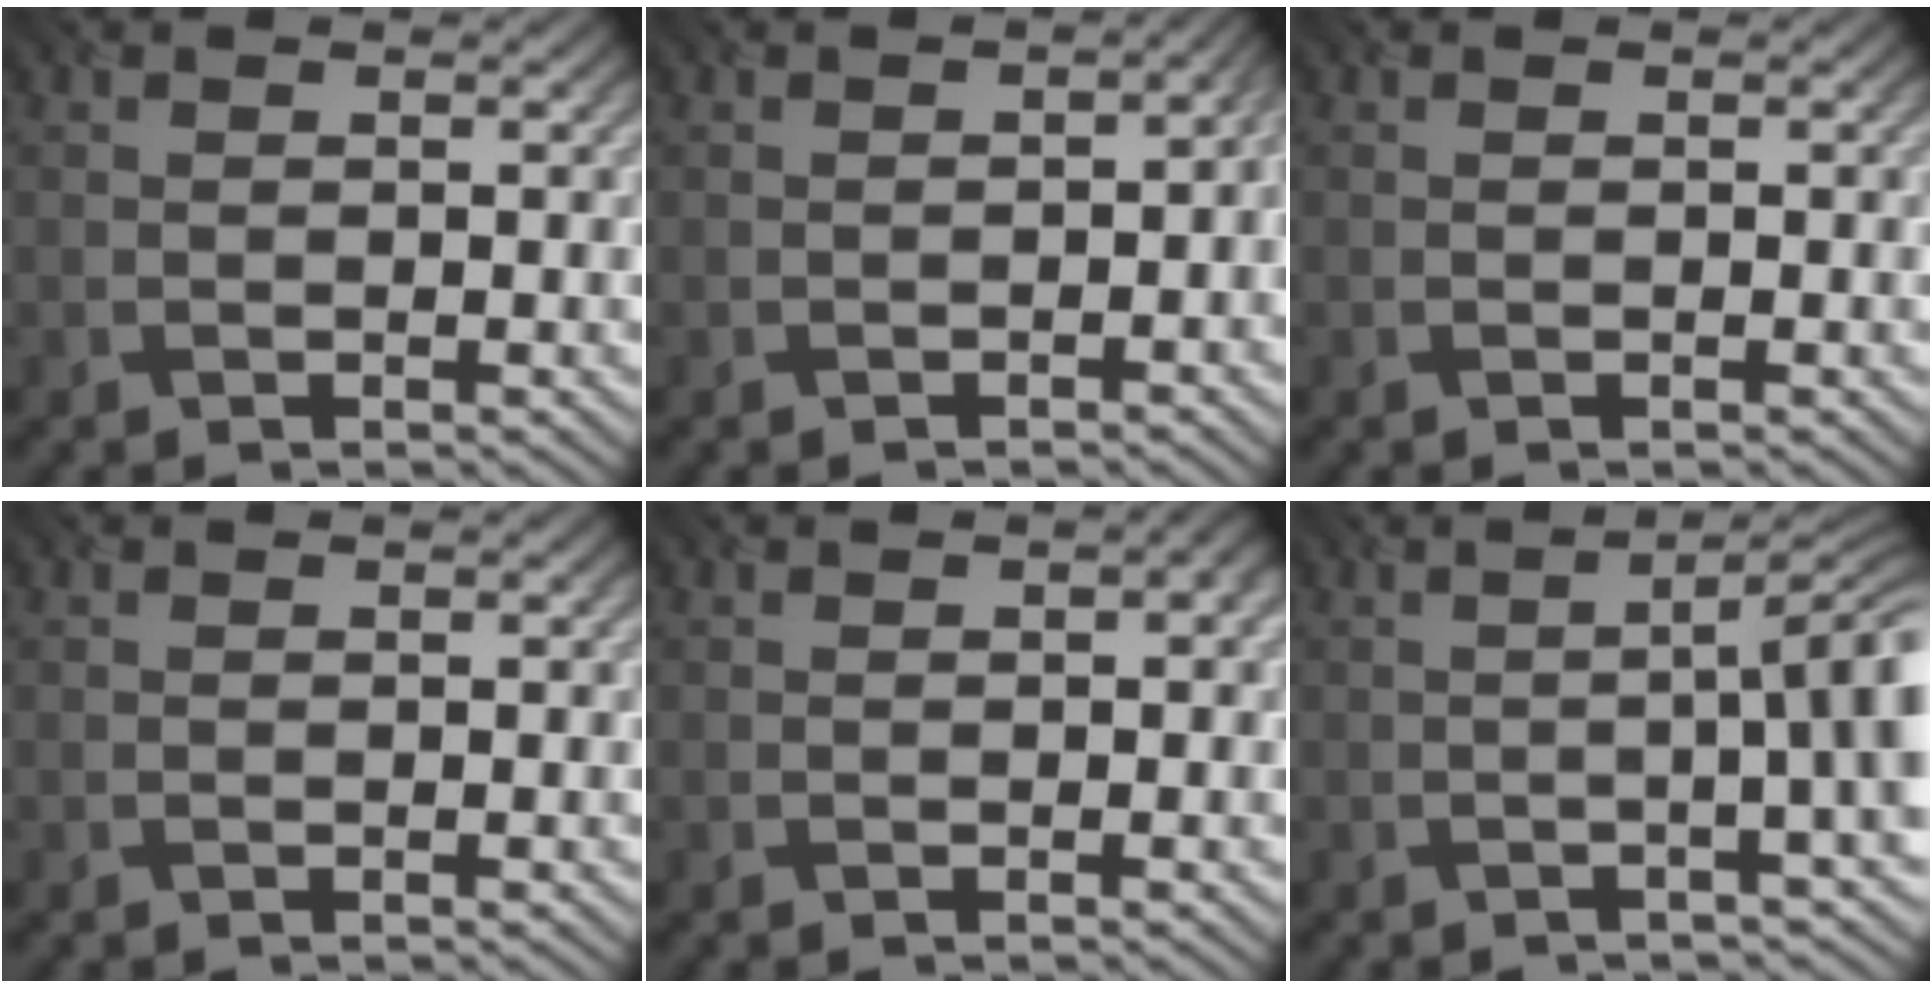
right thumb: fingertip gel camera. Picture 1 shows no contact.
{"total": 2.8, "force": [-1.0, 1.6, 2.1], "torque": [-0.025, -0.007, -0.014]}
{"total": 0.0}
{"total": 0.0}
{"total": 1.3, "force": [0.1, 0.7, 1.1], "torque": [-0.015, 0.001, 0.001]}
{"total": 7.3, "force": [-0.5, 1.4, 7.1], "torque": [-0.093, 0.008, -0.013]}